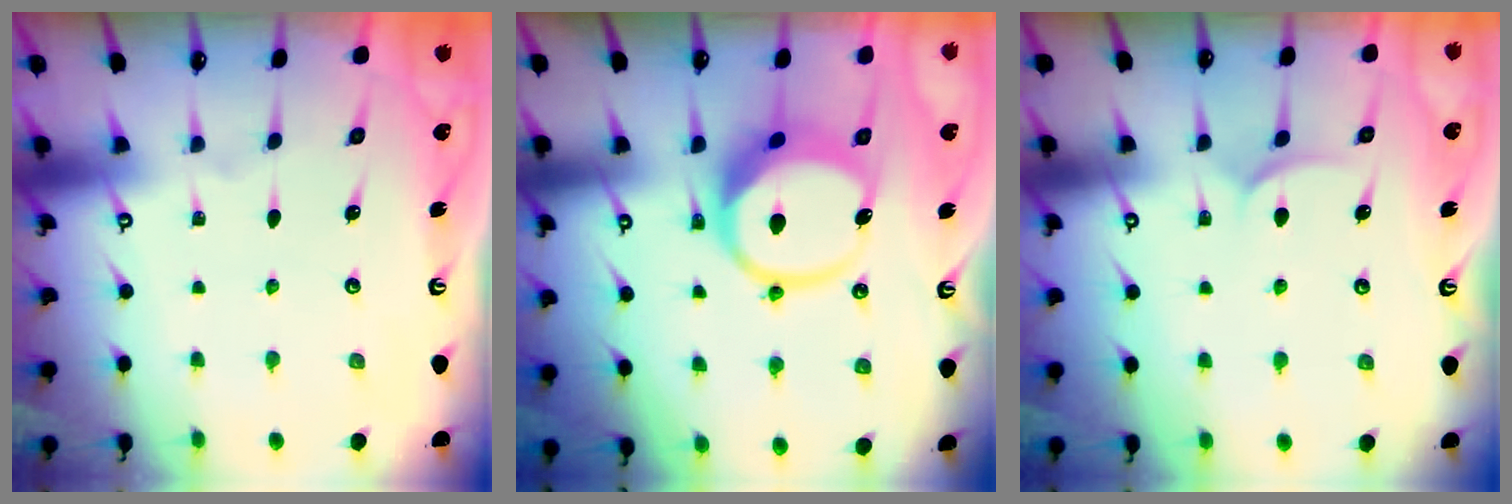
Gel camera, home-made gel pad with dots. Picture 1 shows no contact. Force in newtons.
{"total": 11.0, "press": 10.9, "slide": 1.5}
{"total": 5.4, "press": 5.4, "slide": 0.6}